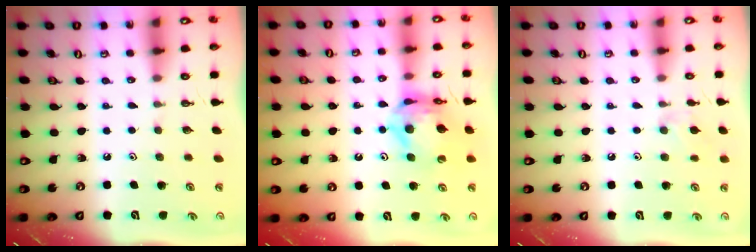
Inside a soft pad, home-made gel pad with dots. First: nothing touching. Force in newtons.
{"total": 11.5, "press": 11.4, "slide": 1.3}
{"total": 7.5, "press": 7.5, "slide": 0.8}